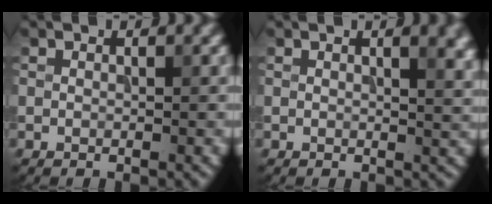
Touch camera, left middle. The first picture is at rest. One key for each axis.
{"total": 3.2, "fx": 1.4, "fy": 1.1, "fz": 2.7, "tx": -0.030, "ty": 0.002, "tz": 0.021}